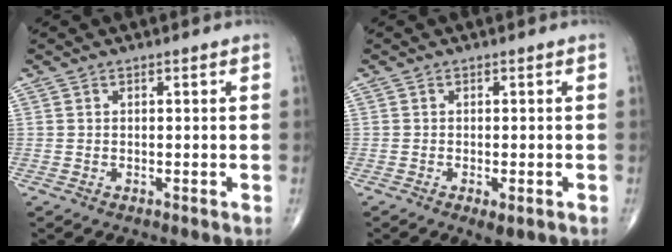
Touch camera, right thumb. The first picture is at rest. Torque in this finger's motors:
{"motor_torque": [0.12, 0.13, 0.15, 0.15, 0.03]}